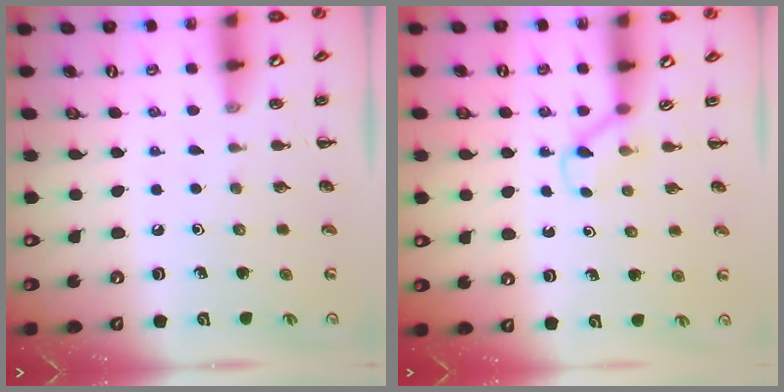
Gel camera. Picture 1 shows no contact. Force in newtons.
{"total": 2.5, "press": 2.3, "slide": 0.9}